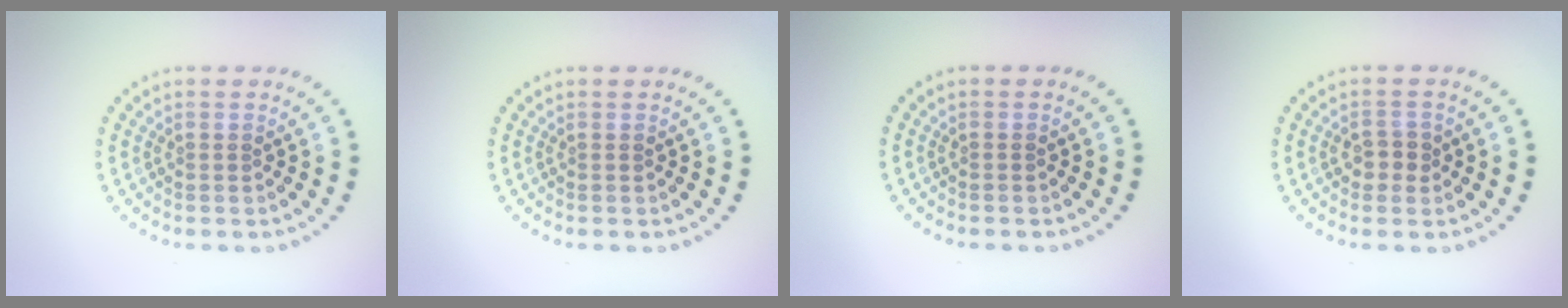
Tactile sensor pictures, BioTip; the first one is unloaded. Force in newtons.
{"total": 0.0}
{"total": 0.0}
{"total": 1.9, "press": 1.8, "slide": 0.6}